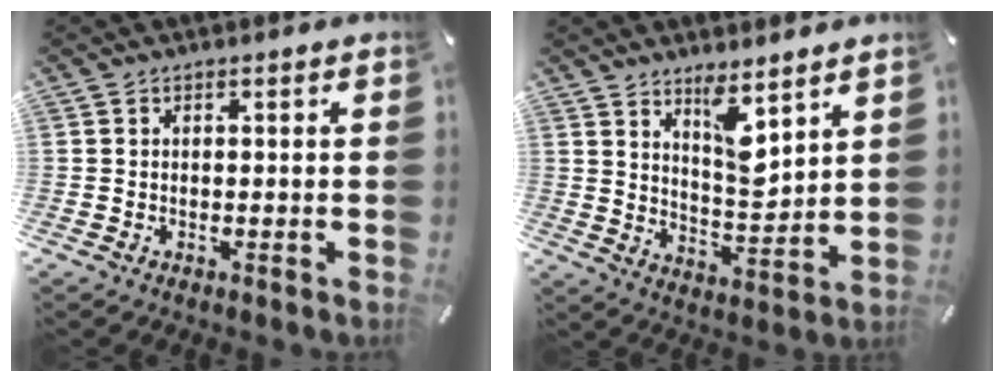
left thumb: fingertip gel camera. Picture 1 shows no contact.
{"total": 8.8, "force": [6.4, 3.1, 5.3], "torque": [-0.076, -0.051, 0.108]}